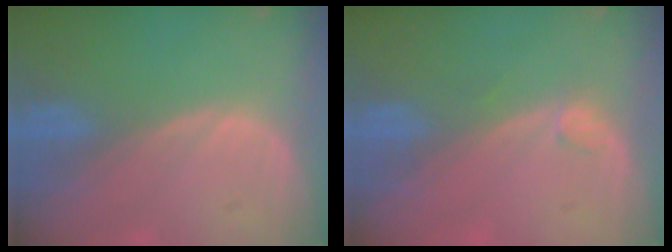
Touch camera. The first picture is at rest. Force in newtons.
{"total": 1.3, "press": 1.1, "slide": 0.5}